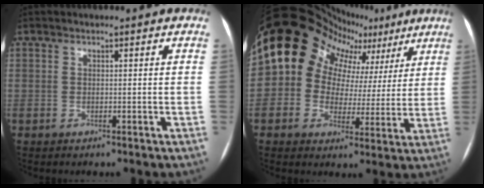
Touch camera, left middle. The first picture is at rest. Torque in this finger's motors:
{"motor_torque": [1.64, -0.50, 1.05, 0.21]}